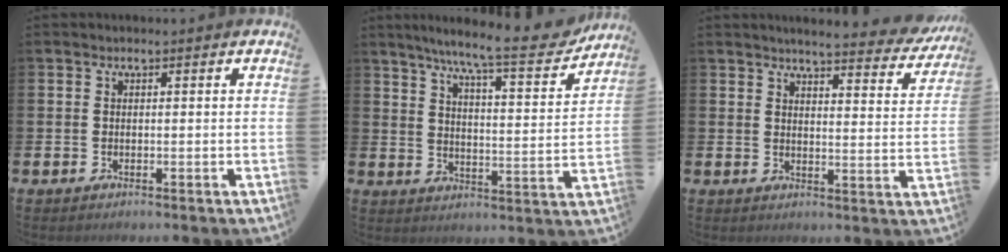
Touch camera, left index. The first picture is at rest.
{"total": 10.0, "force": [8.6, 0.6, 5.1], "torque": [-0.107, -0.053, 0.140]}
{"total": 4.5, "force": [4.3, 0.2, 1.2], "torque": [-0.031, -0.033, 0.069]}